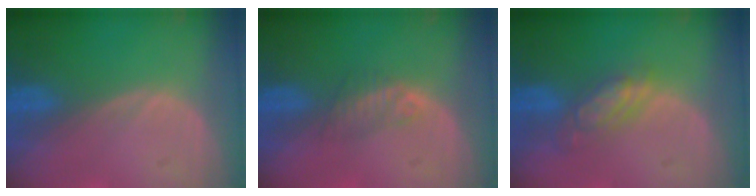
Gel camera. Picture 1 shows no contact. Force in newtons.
{"total": 2.3, "press": 2.1, "slide": 0.8}
{"total": 5.5, "press": 4.7, "slide": 2.8}